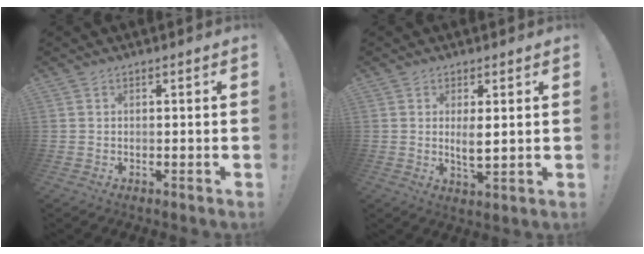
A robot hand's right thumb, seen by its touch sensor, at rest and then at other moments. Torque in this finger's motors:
{"motor_torque": [-0.20, 0.33, 0.14, 0.31, 0.04]}